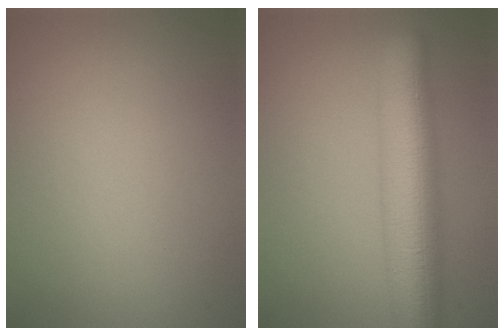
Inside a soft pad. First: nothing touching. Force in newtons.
{"total": 9.4, "press": 9.4, "slide": 0.2}